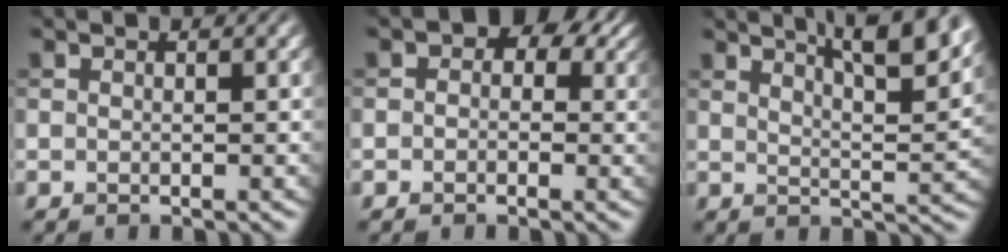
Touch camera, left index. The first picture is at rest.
{"total": 5.1, "force": [1.7, 3.7, 3.1], "torque": [-0.009, 0.012, -0.016]}
{"total": 9.7, "force": [6.7, 2.6, 6.5], "torque": [-0.052, 0.025, 0.059]}